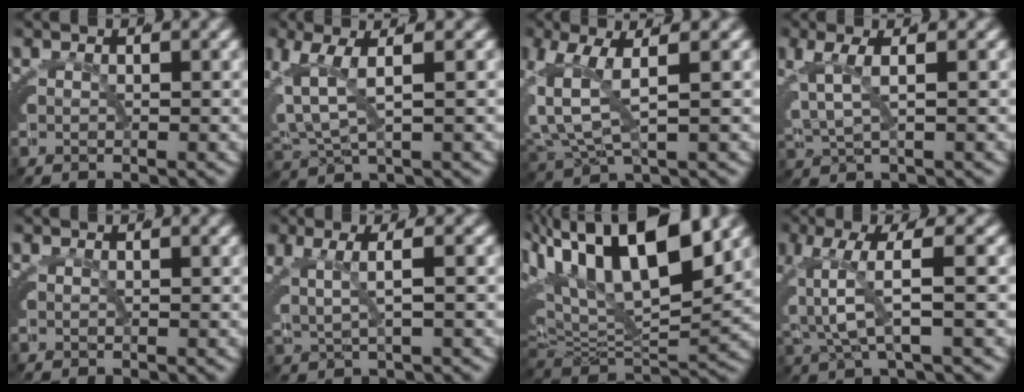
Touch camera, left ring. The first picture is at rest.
{"total": 4.4, "force": [1.2, 2.9, 3.0], "torque": [-0.085, -0.006, 0.024]}
{"total": 5.4, "force": [0.9, 3.5, 4.0], "torque": [-0.098, -0.001, 0.014]}
{"total": 2.6, "force": [0.4, 1.5, 2.1], "torque": [-0.065, -0.012, 0.016]}
{"total": 0.0}
{"total": 2.9, "force": [0.5, 1.4, 2.5], "torque": [-0.057, -0.005, 0.015]}
{"total": 13.8, "force": [3.4, 8.8, 10.1], "torque": [-0.187, 0.006, 0.047]}
{"total": 4.9, "force": [0.6, 2.3, 4.3], "torque": [-0.084, 0.010, 0.003]}